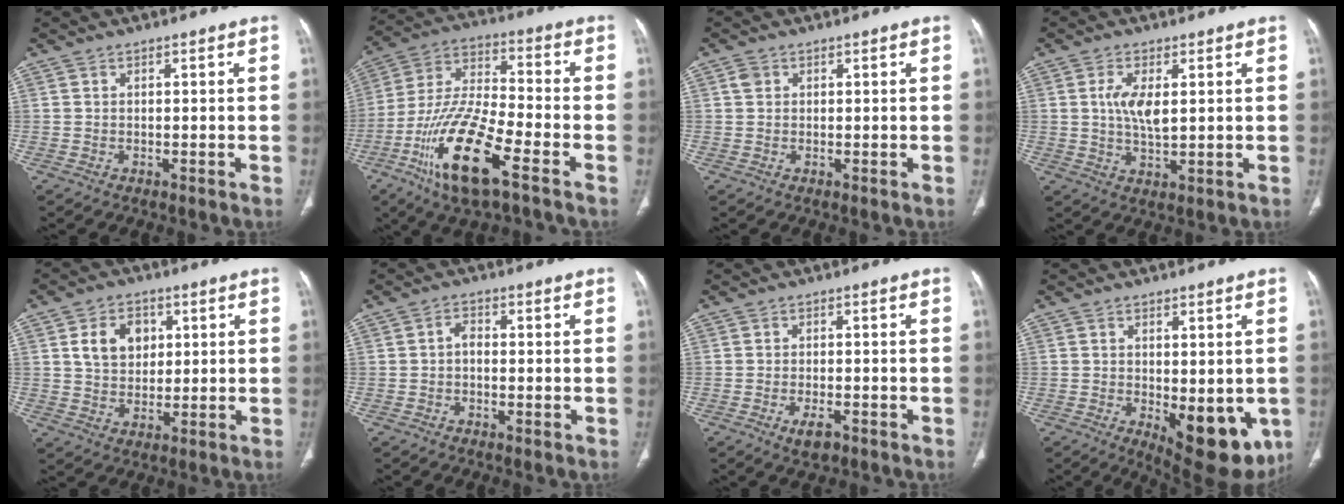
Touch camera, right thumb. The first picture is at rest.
{"total": 18.5, "force": [-9.0, 5.2, 15.2], "torque": [-0.313, 0.033, -0.168]}
{"total": 1.5, "force": [0.6, 1.2, 0.7], "torque": [-0.008, 0.004, 0.010]}
{"total": 6.1, "force": [1.3, 2.5, 5.4], "torque": [-0.108, -0.014, 0.026]}
{"total": 8.3, "force": [2.4, 6.4, 4.7], "torque": [-0.046, -0.007, 0.044]}
{"total": 2.6, "force": [-0.3, 1.5, 2.1], "torque": [-0.033, 0.006, -0.013]}
{"total": 3.4, "force": [-1.8, 1.5, 2.5], "torque": [-0.043, 0.003, -0.028]}
{"total": 13.7, "force": [-3.5, 6.0, 11.8], "torque": [-0.127, -0.021, -0.028]}